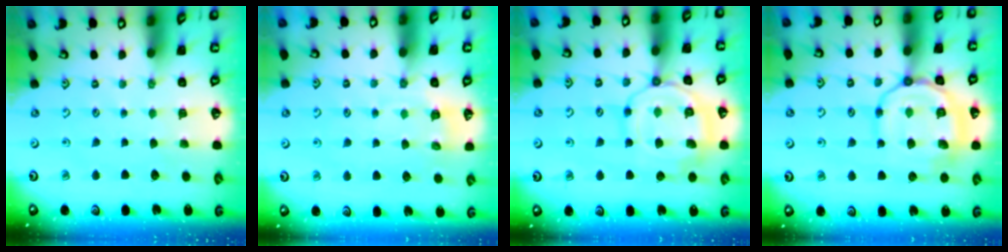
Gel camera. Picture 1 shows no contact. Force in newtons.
{"total": 5.8, "press": 5.7, "slide": 1.2}
{"total": 14.5, "press": 14.5, "slide": 1.4}
{"total": 15.1, "press": 15.1, "slide": 1.4}